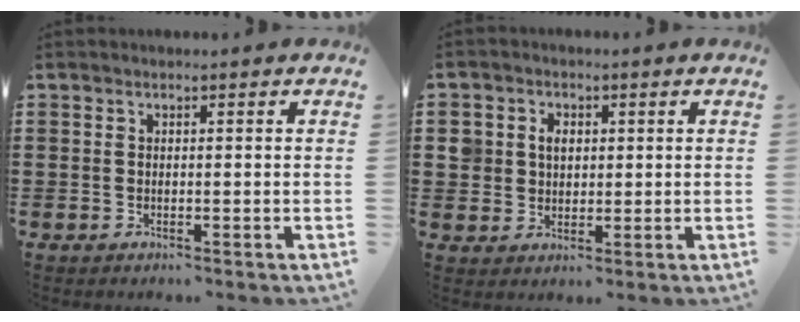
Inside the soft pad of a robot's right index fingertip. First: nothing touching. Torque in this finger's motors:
{"motor_torque": [0.72, 0.25, 0.12, 0.03]}